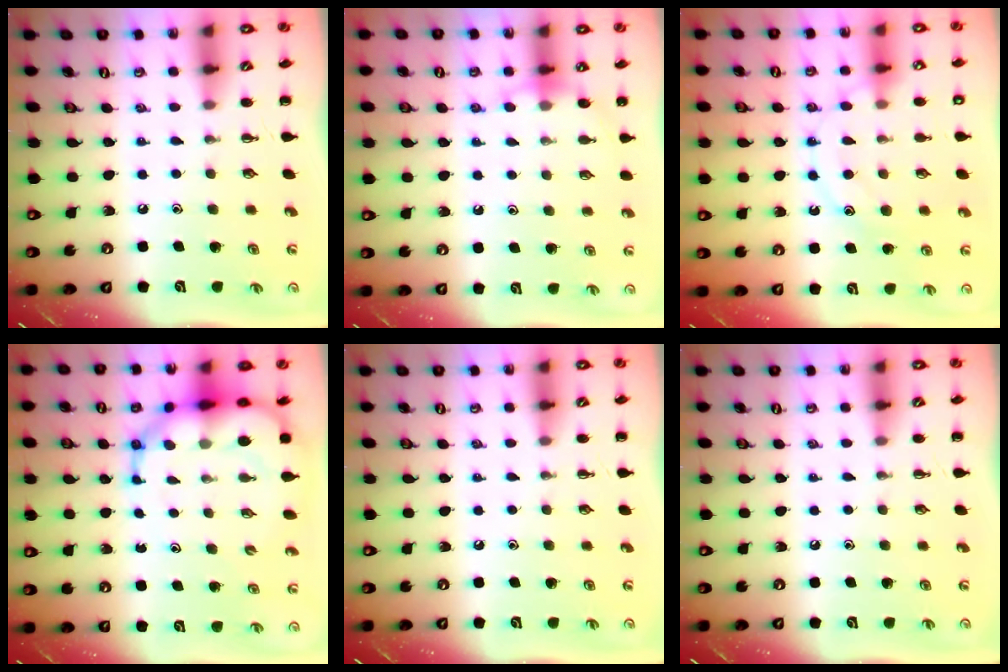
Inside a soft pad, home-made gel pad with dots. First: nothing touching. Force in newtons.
{"total": 7.6, "press": 7.3, "slide": 2.1}
{"total": 12.8, "press": 12.8, "slide": 0.7}
{"total": 12.0, "press": 11.5, "slide": 3.2}
{"total": 0.0}
{"total": 0.0}